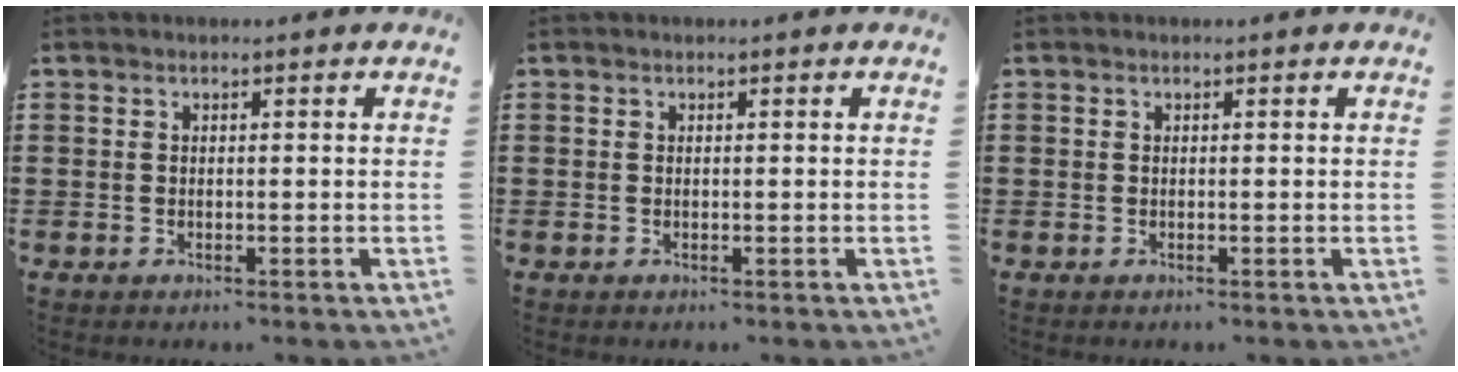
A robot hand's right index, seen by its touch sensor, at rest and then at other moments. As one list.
[{"total": 0.0}, {"total": 0.0}]